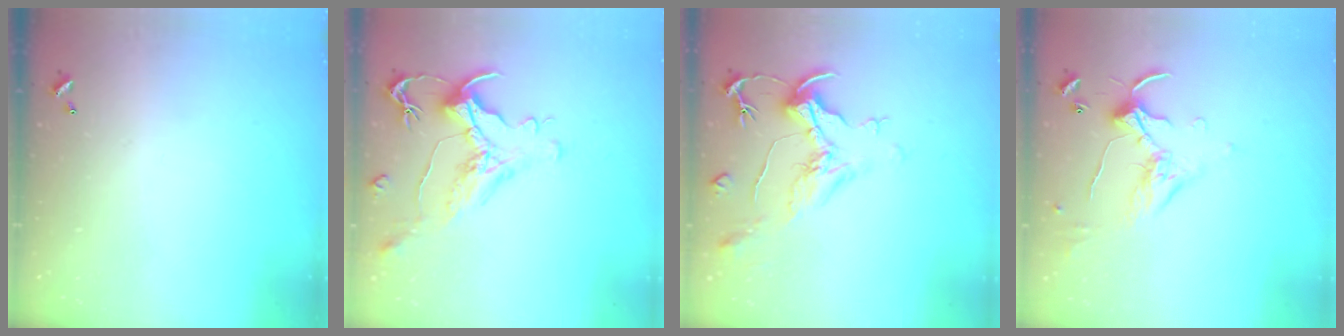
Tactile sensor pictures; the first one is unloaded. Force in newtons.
{"total": 1.6, "press": 1.0, "slide": 1.3}
{"total": 2.1, "press": 1.7, "slide": 1.3}
{"total": 1.2, "press": 0.8, "slide": 0.8}